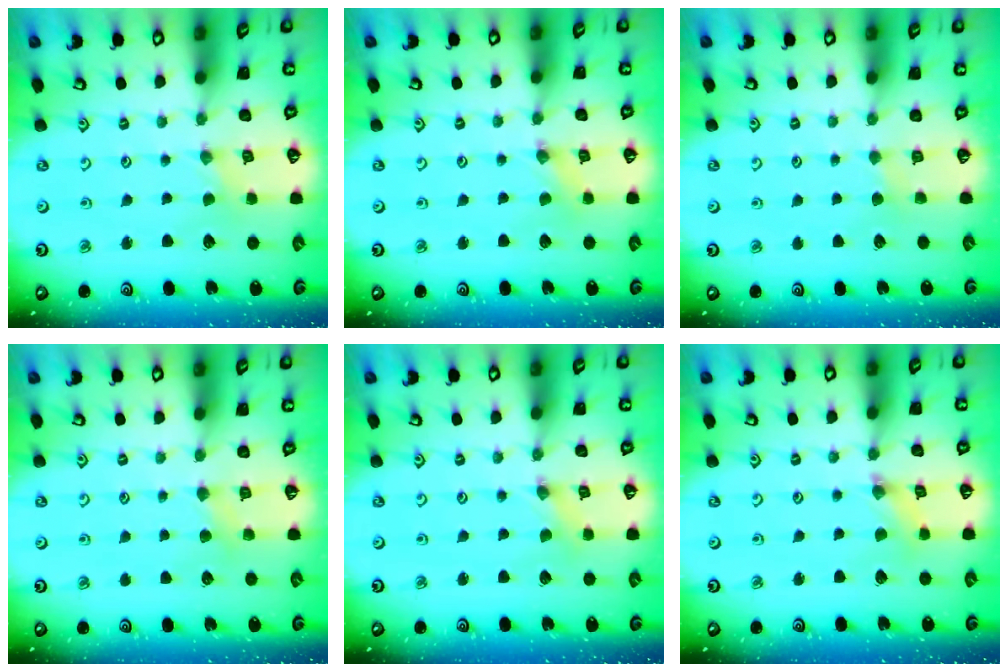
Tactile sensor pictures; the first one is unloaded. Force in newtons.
{"total": 0.0}
{"total": 2.0, "press": 2.0, "slide": 0.3}
{"total": 2.9, "press": 2.8, "slide": 0.5}
{"total": 0.0}
{"total": 1.9, "press": 1.8, "slide": 0.3}